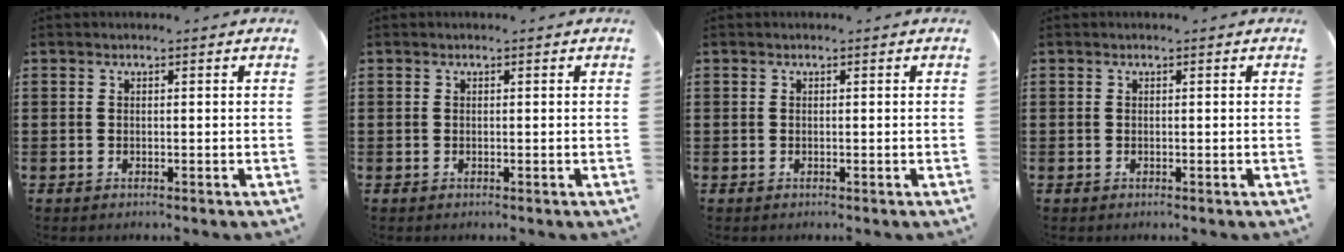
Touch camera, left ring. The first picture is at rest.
{"total": 0.0}
{"total": 0.0}
{"total": 0.0}